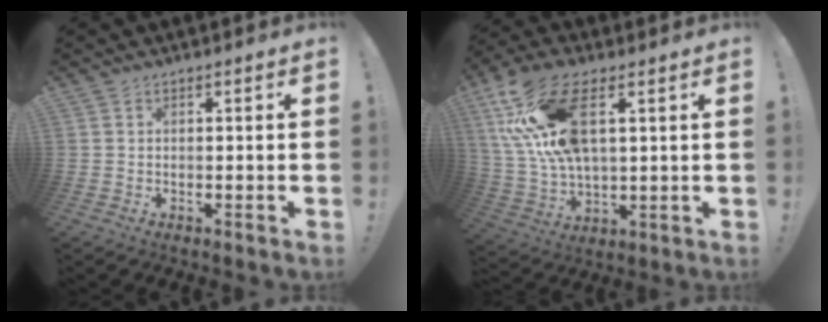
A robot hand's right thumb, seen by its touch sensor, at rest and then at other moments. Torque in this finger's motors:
{"motor_torque": [1.59, 1.73, 1.47, 1.30, 0.23]}